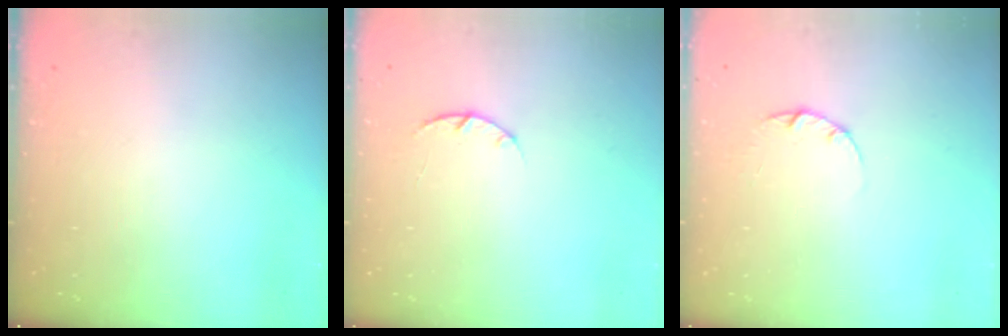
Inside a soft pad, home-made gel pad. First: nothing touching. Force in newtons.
{"total": 2.9, "press": 2.9, "slide": 0.5}
{"total": 2.2, "press": 2.2, "slide": 0.3}